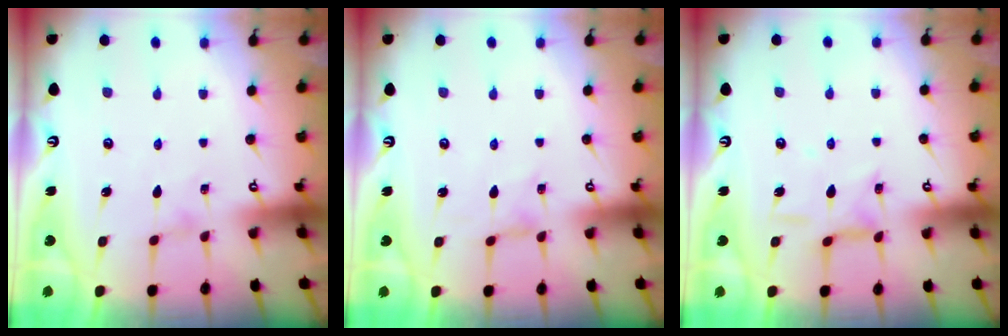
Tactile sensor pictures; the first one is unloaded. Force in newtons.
{"total": 0.0}
{"total": 6.6, "press": 6.6, "slide": 0.4}